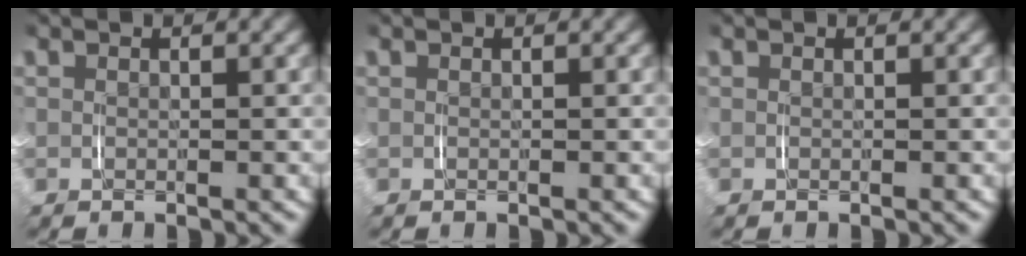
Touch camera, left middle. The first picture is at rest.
{"total": 0.0}
{"total": 0.0}